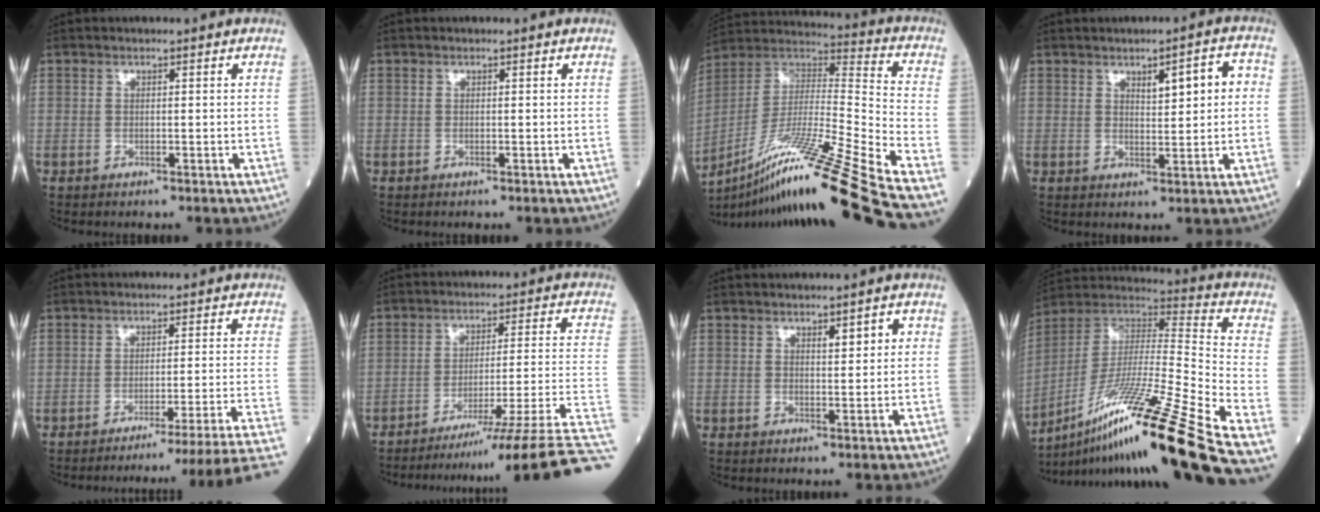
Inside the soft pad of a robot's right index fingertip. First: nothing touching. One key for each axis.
{"total": 0.0}
{"total": 26.1, "fx": -19.1, "fy": -2.7, "fz": 17.6, "tx": -0.291, "ty": -0.022, "tz": -0.343}
{"total": 5.3, "fx": 1.4, "fy": 1.4, "fz": 5.0, "tx": -0.075, "ty": 0.014, "tz": 0.023}
{"total": 17.0, "fx": -15.3, "fy": -4.5, "fz": 5.9, "tx": -0.012, "ty": -0.029, "tz": -0.193}
{"total": 21.0, "fx": -17.8, "fy": -4.5, "fz": 10.2, "tx": -0.066, "ty": -0.019, "tz": -0.249}
{"total": 2.6, "fx": 1.0, "fy": 0.8, "fz": 2.3, "tx": -0.033, "ty": 0.002, "tz": 0.016}
{"total": 28.1, "fx": -18.8, "fy": -2.1, "fz": 20.8, "tx": -0.332, "ty": -0.024, "tz": -0.337}